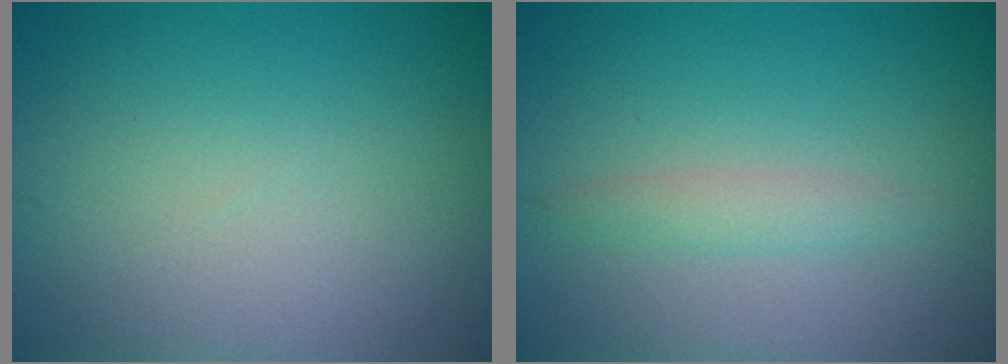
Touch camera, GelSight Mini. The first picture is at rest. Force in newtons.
{"total": 1.5, "press": 1.4, "slide": 0.1}